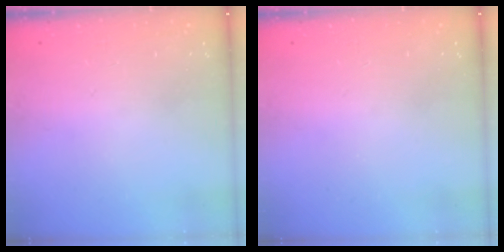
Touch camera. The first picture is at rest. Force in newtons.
{"total": 0.0}